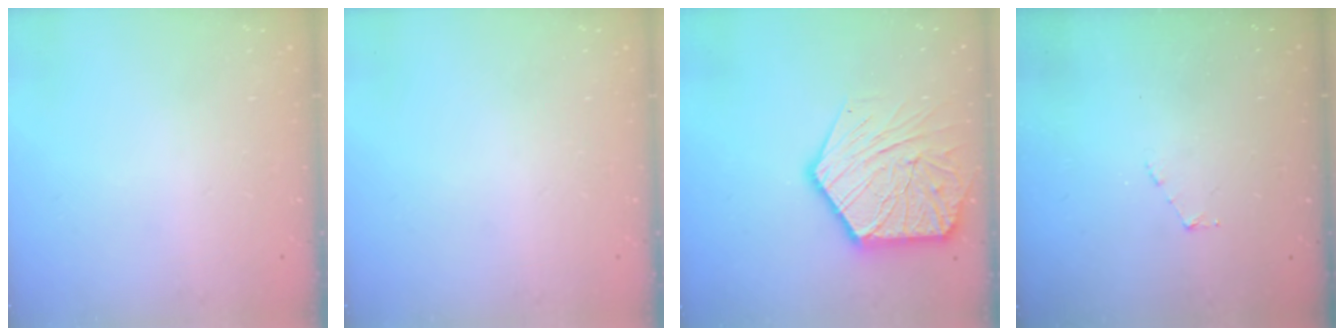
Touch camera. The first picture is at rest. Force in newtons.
{"total": 0.0}
{"total": 17.4, "press": 17.4, "slide": 1.4}
{"total": 2.9, "press": 2.9, "slide": 0.3}